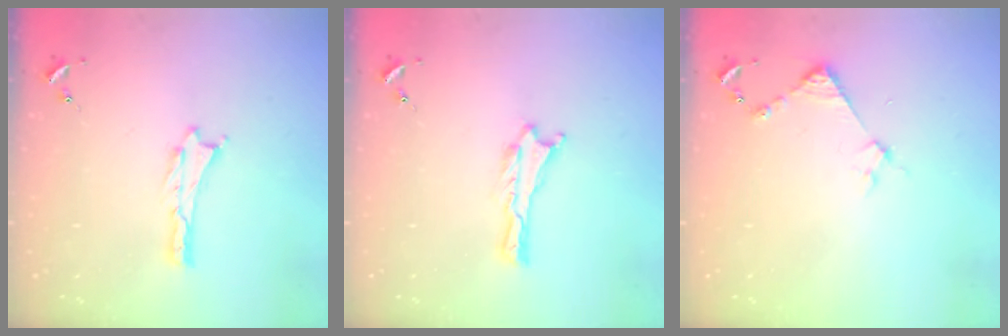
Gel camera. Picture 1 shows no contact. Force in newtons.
{"total": 0.0}
{"total": 3.5, "press": 3.5, "slide": 0.3}